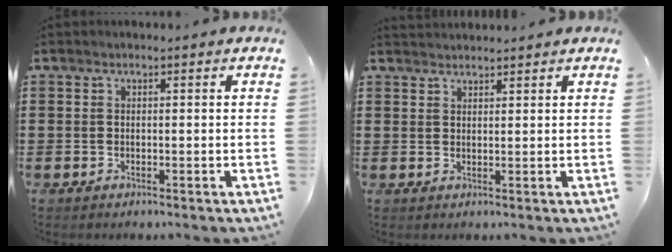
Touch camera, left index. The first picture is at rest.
{"total": 1.7, "force": [1.6, 0.1, -0.1], "torque": [-0.002, 0.003, 0.033]}